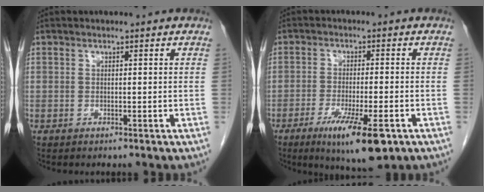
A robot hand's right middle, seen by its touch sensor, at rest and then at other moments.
{"total": 10.2, "force": [-5.5, 1.4, 8.4], "torque": [-0.141, -0.026, -0.082]}